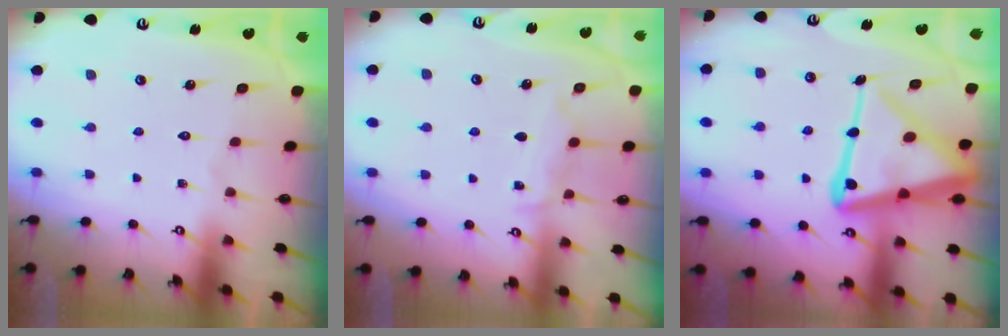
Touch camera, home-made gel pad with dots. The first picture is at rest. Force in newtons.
{"total": 6.5, "press": 6.4, "slide": 0.8}
{"total": 18.8, "press": 18.7, "slide": 2.2}